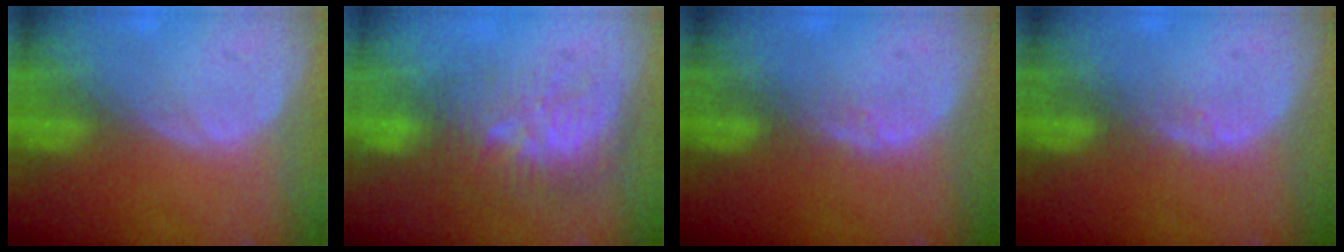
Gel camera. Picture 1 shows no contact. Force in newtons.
{"total": 9.8, "press": 8.6, "slide": 4.7}
{"total": 1.7, "press": 1.7, "slide": 0.1}
{"total": 1.7, "press": 1.7, "slide": 0.1}